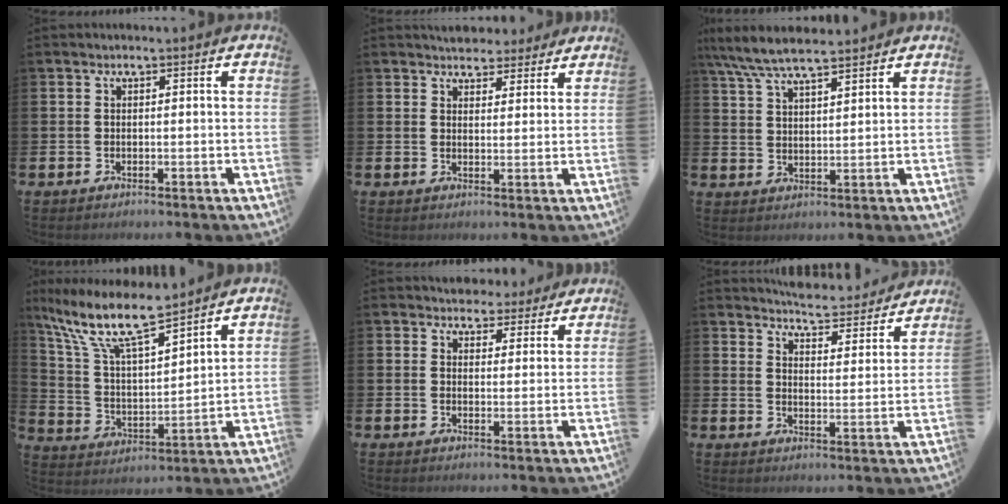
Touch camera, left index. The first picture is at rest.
{"total": 4.4, "force": [4.1, 1.6, -0.1], "torque": [-0.001, -0.021, 0.074]}
{"total": 7.3, "force": [6.6, 1.3, 2.8], "torque": [-0.082, -0.022, 0.122]}
{"total": 11.0, "force": [9.3, 1.9, 5.7], "torque": [-0.153, -0.051, 0.162]}
{"total": 4.0, "force": [3.6, 1.7, -0.1], "torque": [-0.002, -0.020, 0.062]}
{"total": 5.7, "force": [5.6, 0.5, 0.4], "torque": [-0.019, -0.046, 0.096]}